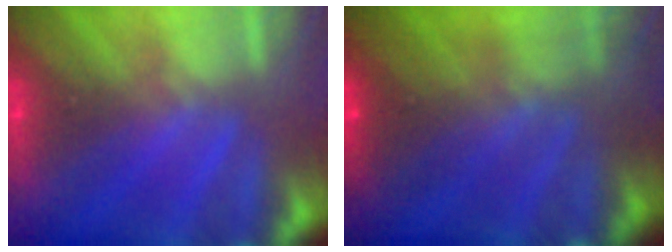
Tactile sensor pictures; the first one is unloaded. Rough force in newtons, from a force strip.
{"total": 7.0}